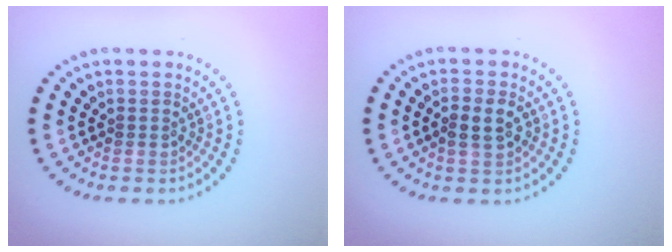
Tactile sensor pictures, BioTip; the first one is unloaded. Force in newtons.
{"total": 2.4, "press": 2.3, "slide": 0.4}